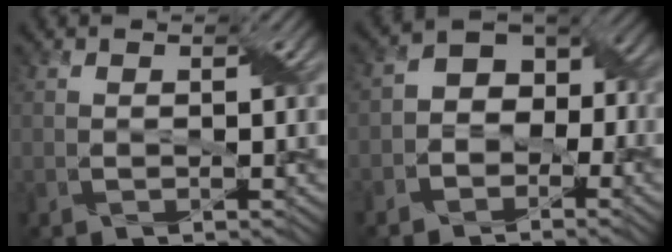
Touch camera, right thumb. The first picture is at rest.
{"total": 5.7, "force": [-2.2, 4.0, 3.4], "torque": [-0.031, 0.012, -0.052]}